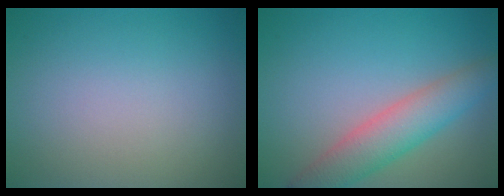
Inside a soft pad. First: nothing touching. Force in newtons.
{"total": 4.9, "press": 4.9, "slide": 0.3}